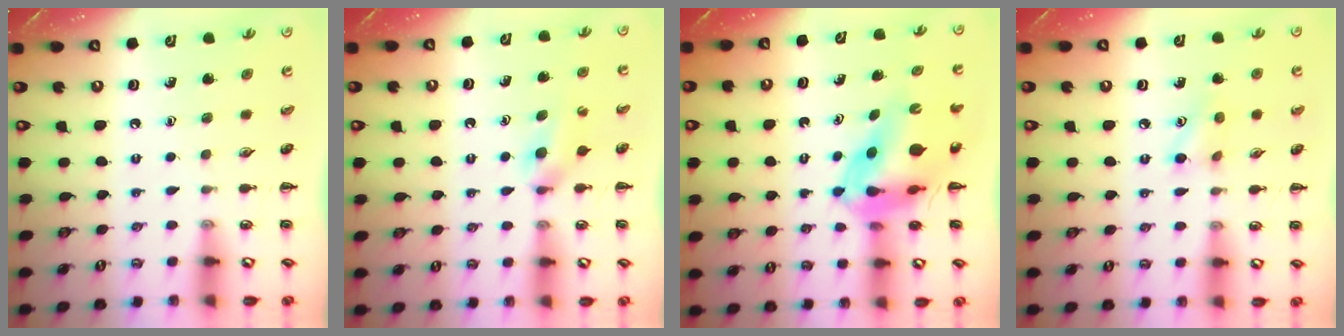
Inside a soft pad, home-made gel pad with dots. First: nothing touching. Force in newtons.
{"total": 6.1, "press": 5.8, "slide": 1.9}
{"total": 9.9, "press": 9.5, "slide": 2.8}
{"total": 5.4, "press": 5.3, "slide": 1.2}